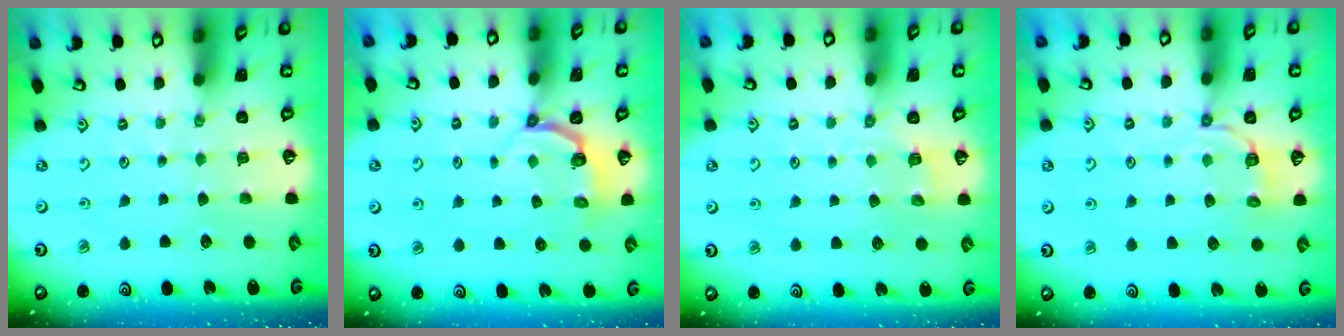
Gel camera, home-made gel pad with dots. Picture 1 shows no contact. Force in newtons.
{"total": 3.6, "press": 2.6, "slide": 2.5}
{"total": 2.1, "press": 1.0, "slide": 1.9}
{"total": 4.0, "press": 3.5, "slide": 1.9}